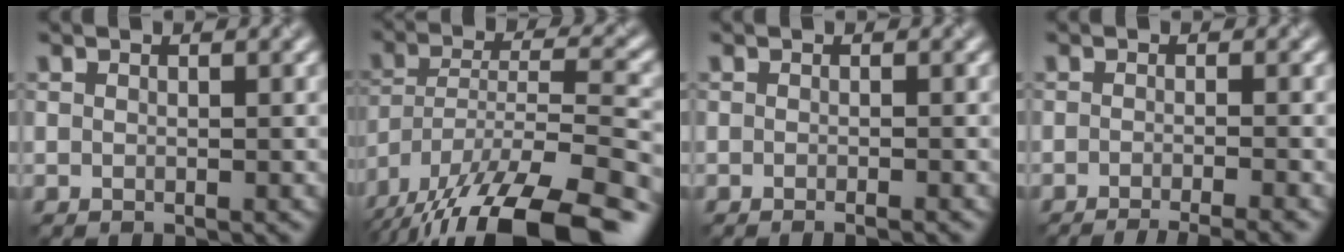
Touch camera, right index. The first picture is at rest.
{"total": 16.9, "force": [-12.9, 5.1, 9.6], "torque": [-0.180, -0.012, -0.196]}
{"total": 1.7, "force": [-1.0, 0.5, 1.4], "torque": [-0.009, 0.001, -0.015]}
{"total": 6.2, "force": [-4.5, 1.7, 4.0], "torque": [-0.038, -0.011, -0.051]}